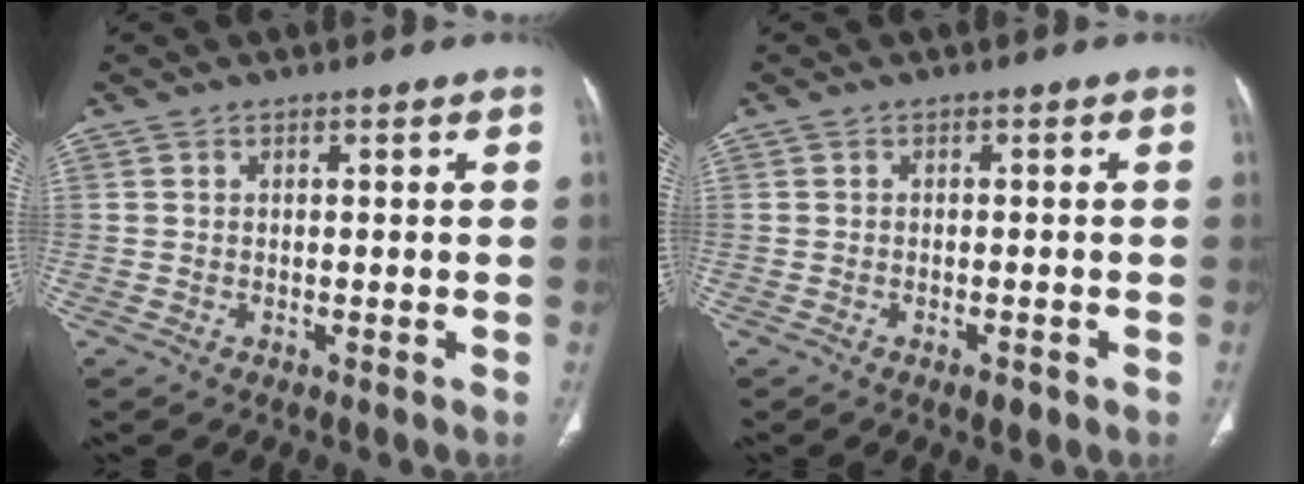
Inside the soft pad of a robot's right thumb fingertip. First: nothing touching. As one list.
[{"total": 1.7, "force": [-1.0, 0.7, 1.2], "torque": [-0.018, 0.001, -0.014]}]